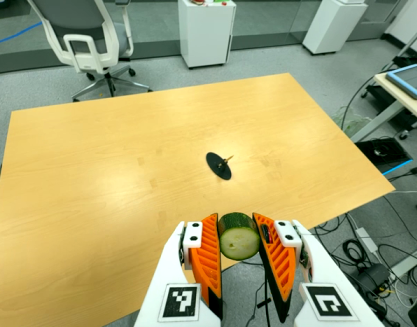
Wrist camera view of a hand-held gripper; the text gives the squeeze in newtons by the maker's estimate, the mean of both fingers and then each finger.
{"total": 11.2, "left": 10.9, "right": 11.4}